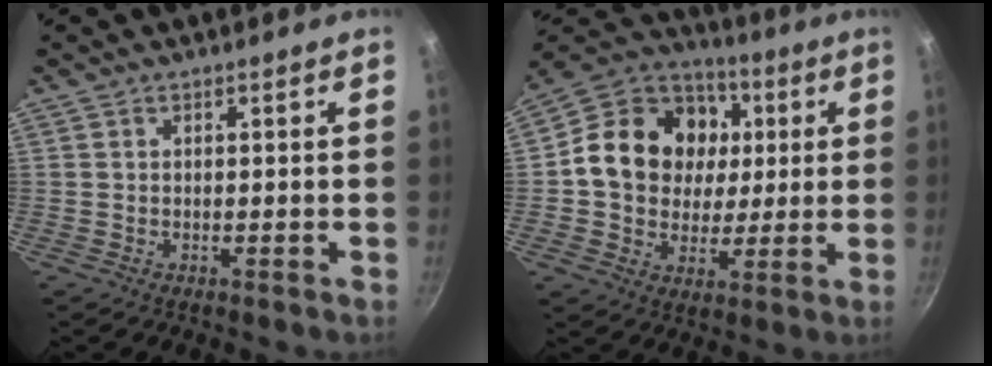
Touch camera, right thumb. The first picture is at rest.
{"total": 19.5, "force": [2.9, 16.1, 10.5], "torque": [-0.159, 0.018, 0.040]}